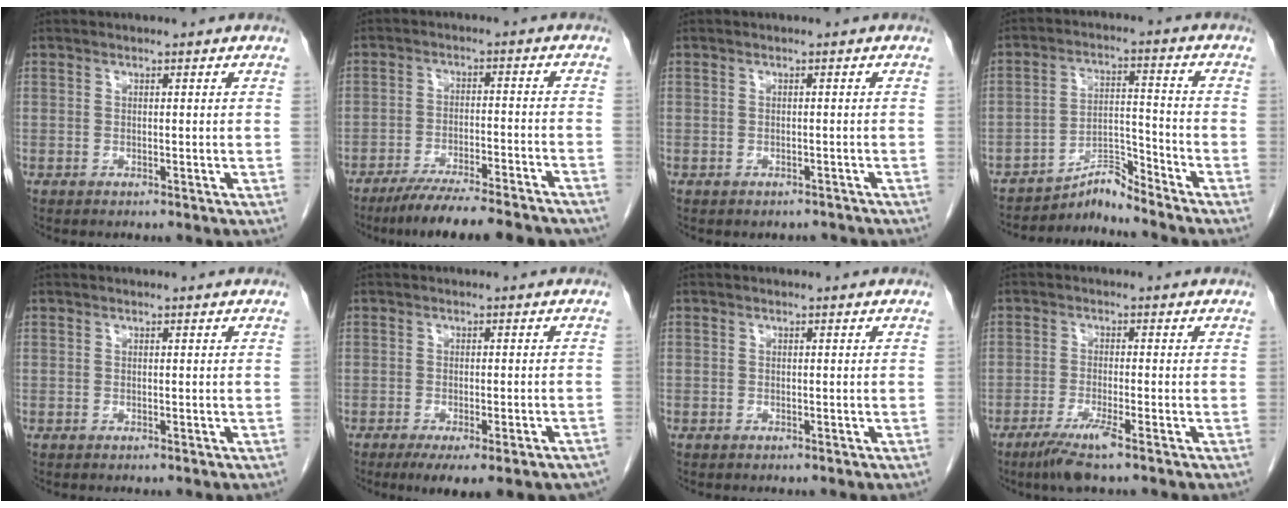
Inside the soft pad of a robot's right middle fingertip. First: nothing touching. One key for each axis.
{"total": 15.7, "fx": -13.4, "fy": 1.7, "fz": 7.9, "tx": -0.106, "ty": -0.014, "tz": -0.195}
{"total": 2.1, "fx": -1.8, "fy": 1.0, "fz": 0.1, "tx": -0.002, "ty": 0.002, "tz": -0.025}
{"total": 5.3, "fx": -5.2, "fy": -0.7, "fz": 0.0, "tx": 0.001, "ty": 0.009, "tz": -0.089}
{"total": 0.0}
{"total": 10.3, "fx": -7.8, "fy": 2.0, "fz": 6.4, "tx": -0.067, "ty": -0.004, "tz": -0.100}
{"total": 0.0}
{"total": 6.1, "fx": -4.0, "fy": -0.6, "fz": 4.6, "tx": -0.091, "ty": -0.019, "tz": -0.079}